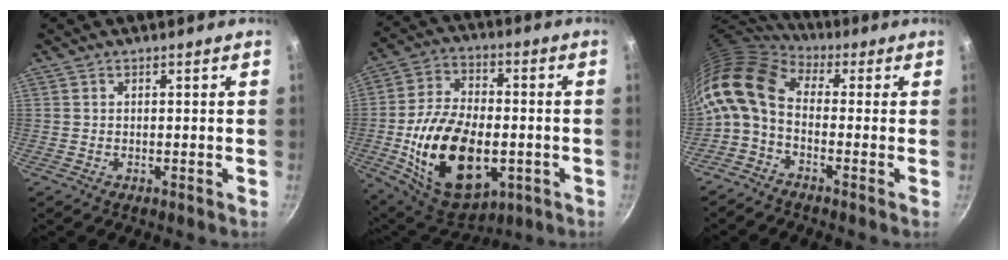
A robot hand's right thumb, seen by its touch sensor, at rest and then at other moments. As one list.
[{"total": 23.1, "force": [-4.7, 13.7, 18.0], "torque": [-0.306, 0.019, -0.064]}, {"total": 12.3, "force": [-0.2, 7.6, 9.6], "torque": [-0.190, 0.021, -0.024]}]